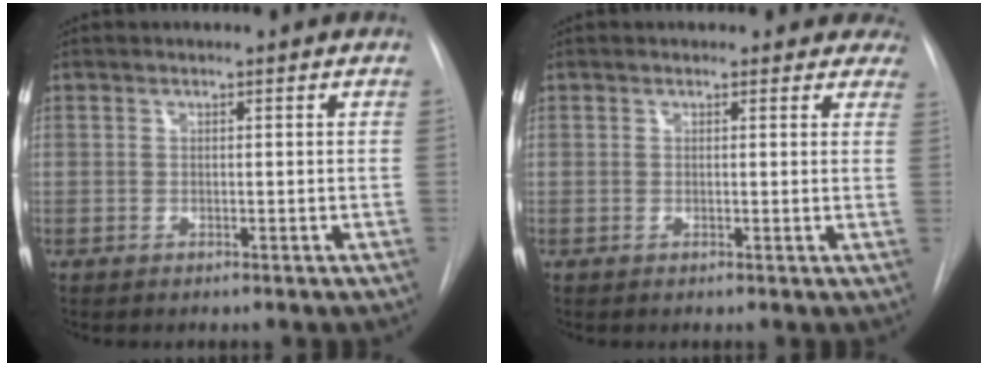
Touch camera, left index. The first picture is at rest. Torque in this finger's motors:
{"motor_torque": [0.78, -1.36, 0.13, -0.03]}